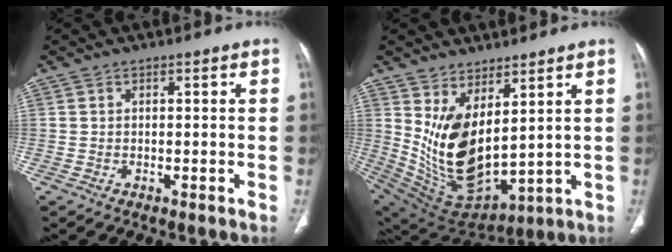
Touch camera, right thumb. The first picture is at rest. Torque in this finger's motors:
{"motor_torque": [-1.01, 1.64, 1.18, 0.24, 0.21]}